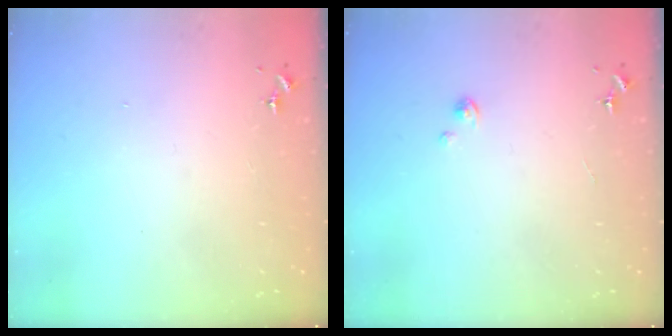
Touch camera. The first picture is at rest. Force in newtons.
{"total": 1.0, "press": 1.0, "slide": 0.1}